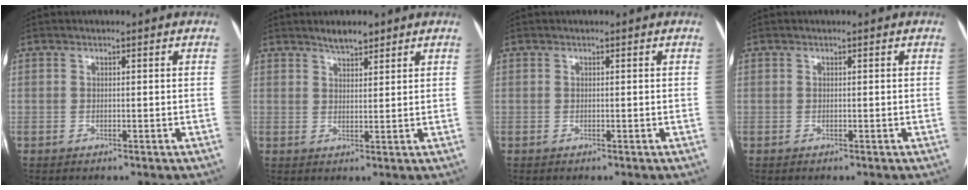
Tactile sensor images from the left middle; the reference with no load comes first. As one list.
[{"total": 3.0, "force": [2.6, 0.8, 1.4], "torque": [-0.028, 0.001, 0.043]}, {"total": 0.0}, {"total": 0.0}]